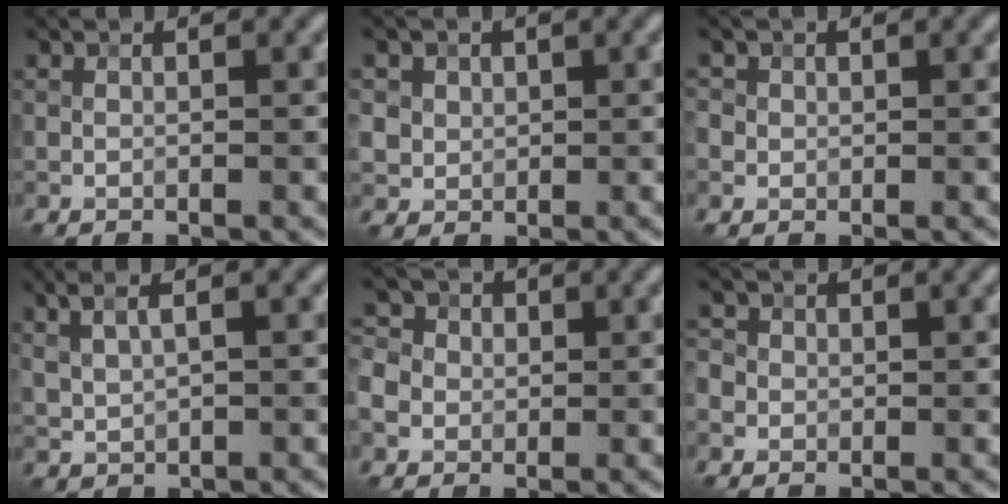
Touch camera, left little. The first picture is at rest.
{"total": 3.8, "force": [1.6, 3.2, 1.2], "torque": [-0.026, 0.007, 0.028]}
{"total": 1.7, "force": [0.4, 1.6, 0.5], "torque": [-0.003, 0.005, 0.004]}
{"total": 3.6, "force": [1.8, 1.5, 2.7], "torque": [-0.062, 0.011, 0.032]}
{"total": 7.0, "force": [0.0, 6.5, 2.5], "torque": [-0.052, 0.027, -0.035]}
{"total": 3.4, "force": [0.4, 3.1, 1.2], "torque": [-0.005, 0.024, -0.021]}